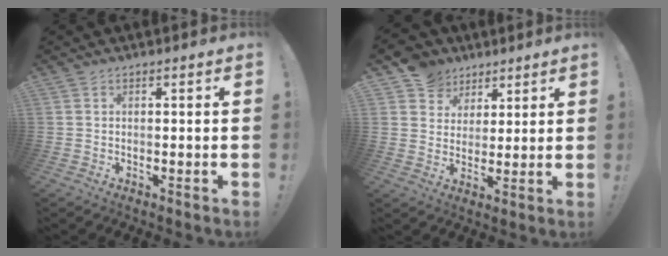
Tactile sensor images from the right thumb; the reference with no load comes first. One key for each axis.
{"total": 8.9, "fx": 5.2, "fy": 7.1, "fz": 1.4, "tx": -0.020, "ty": -0.032, "tz": 0.104}